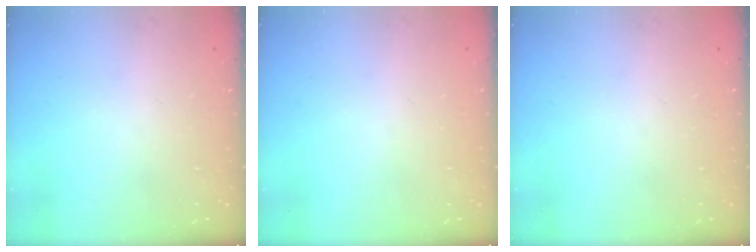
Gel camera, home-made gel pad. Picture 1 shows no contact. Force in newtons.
{"total": 0.6, "press": 0.6, "slide": 0.2}
{"total": 0.0}